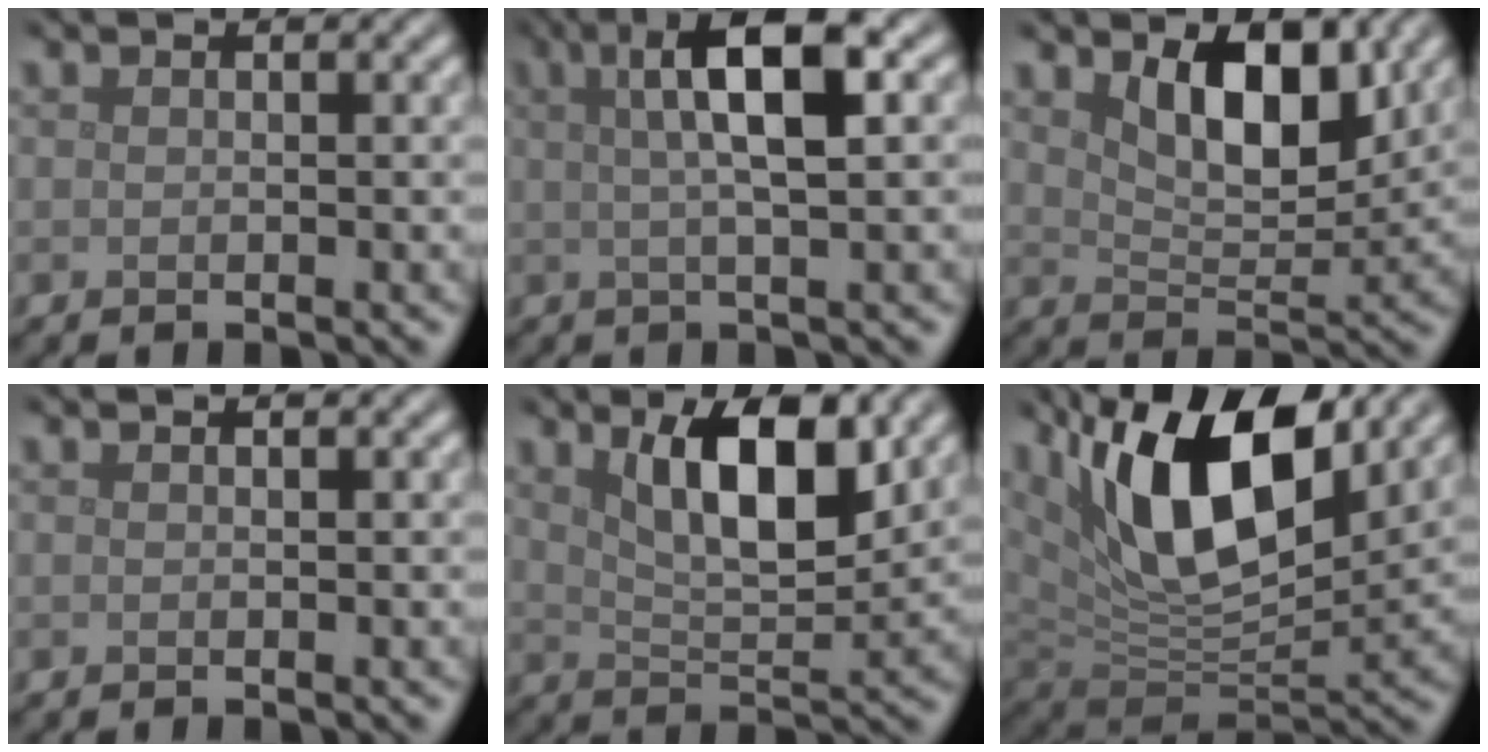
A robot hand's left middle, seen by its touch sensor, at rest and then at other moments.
{"total": 7.3, "force": [2.1, 1.9, 6.8], "torque": [-0.090, 0.020, 0.025]}
{"total": 5.9, "force": [2.9, 2.7, 4.4], "torque": [-0.077, -0.009, 0.044]}
{"total": 0.0}
{"total": 7.2, "force": [3.3, 2.6, 5.8], "torque": [-0.098, -0.003, 0.055]}
{"total": 12.7, "force": [5.9, 5.3, 9.9], "torque": [-0.163, 0.006, 0.103]}